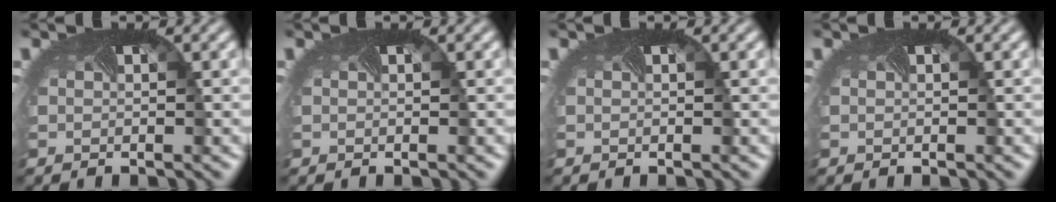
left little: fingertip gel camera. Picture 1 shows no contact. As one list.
[{"total": 0.0}, {"total": 0.0}, {"total": 0.0}]